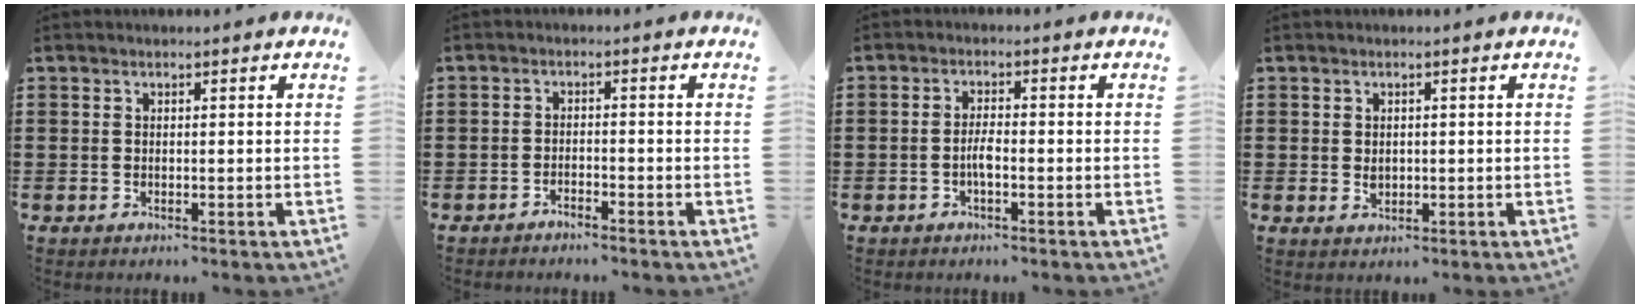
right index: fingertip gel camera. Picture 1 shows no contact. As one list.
[{"total": 1.7, "force": [-1.7, -0.1, 0.1], "torque": [-0.008, 0.002, -0.034]}, {"total": 2.5, "force": [-0.9, 0.6, 2.3], "torque": [-0.049, 0.000, -0.019]}, {"total": 1.5, "force": [0.1, 1.2, 0.9], "torque": [-0.018, 0.007, 0.001]}]